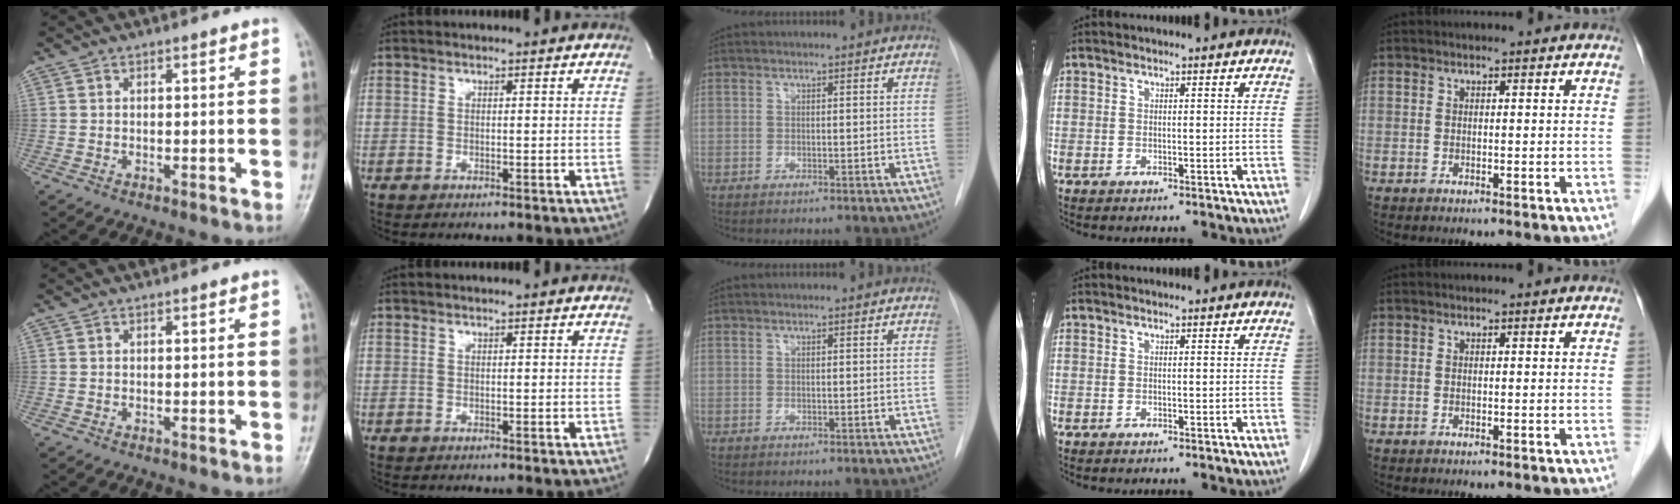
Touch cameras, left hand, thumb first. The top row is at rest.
{}